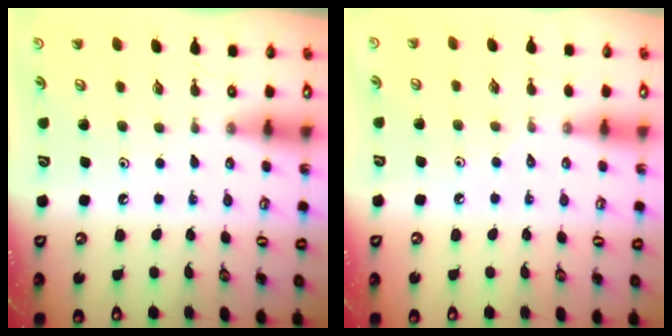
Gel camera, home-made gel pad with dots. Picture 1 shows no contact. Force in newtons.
{"total": 3.6, "press": 3.5, "slide": 0.4}